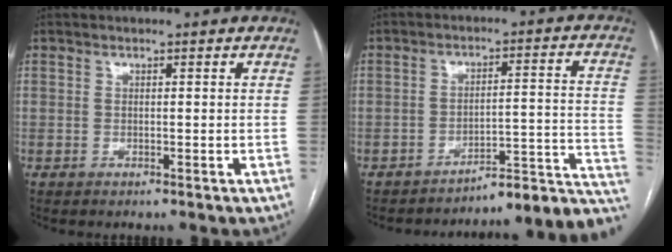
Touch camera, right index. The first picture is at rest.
{"total": 13.3, "force": [-11.7, 1.6, 6.1], "torque": [-0.022, 0.054, -0.145]}